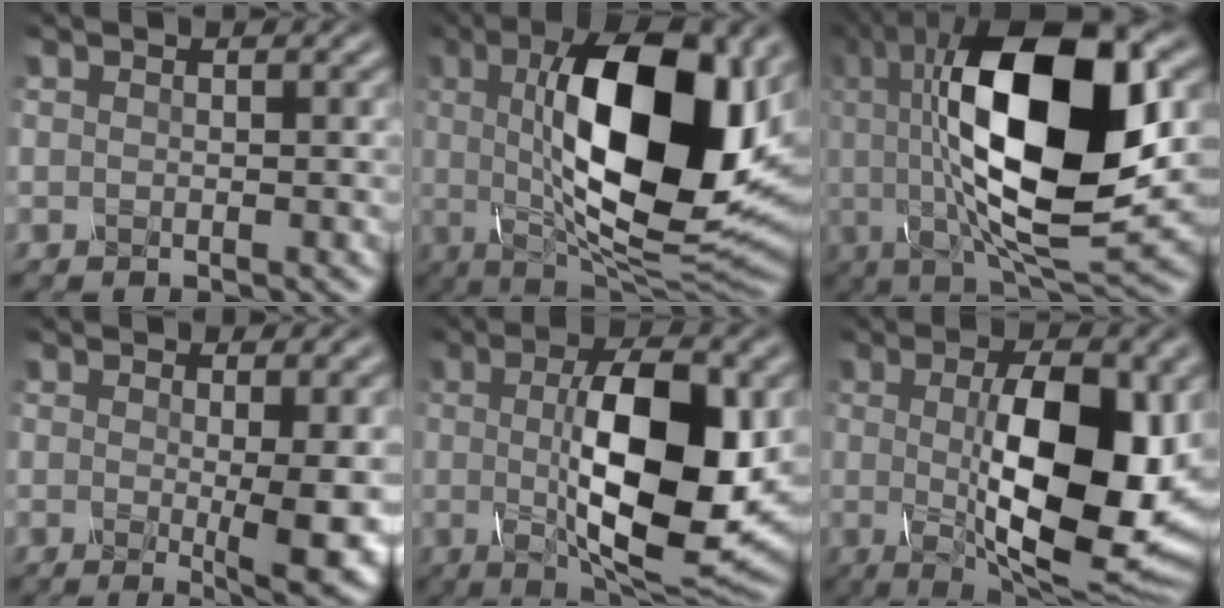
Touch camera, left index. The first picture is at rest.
{"total": 16.5, "force": [2.4, 6.5, 14.9], "torque": [-0.219, 0.002, 0.029]}
{"total": 16.1, "force": [2.6, 5.9, 14.7], "torque": [-0.249, 0.000, 0.039]}
{"total": 5.6, "force": [-0.3, 1.0, 5.5], "torque": [-0.079, -0.016, 0.001]}
{"total": 12.8, "force": [0.3, 4.6, 12.0], "torque": [-0.182, -0.006, 0.005]}
{"total": 14.2, "force": [0.1, 5.5, 13.1], "torque": [-0.188, -0.006, 0.004]}